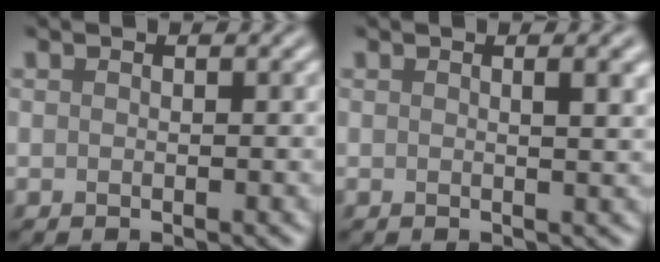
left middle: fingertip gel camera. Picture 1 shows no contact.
{"total": 1.9, "force": [0.6, 0.5, 1.7], "torque": [-0.016, 0.002, 0.009]}